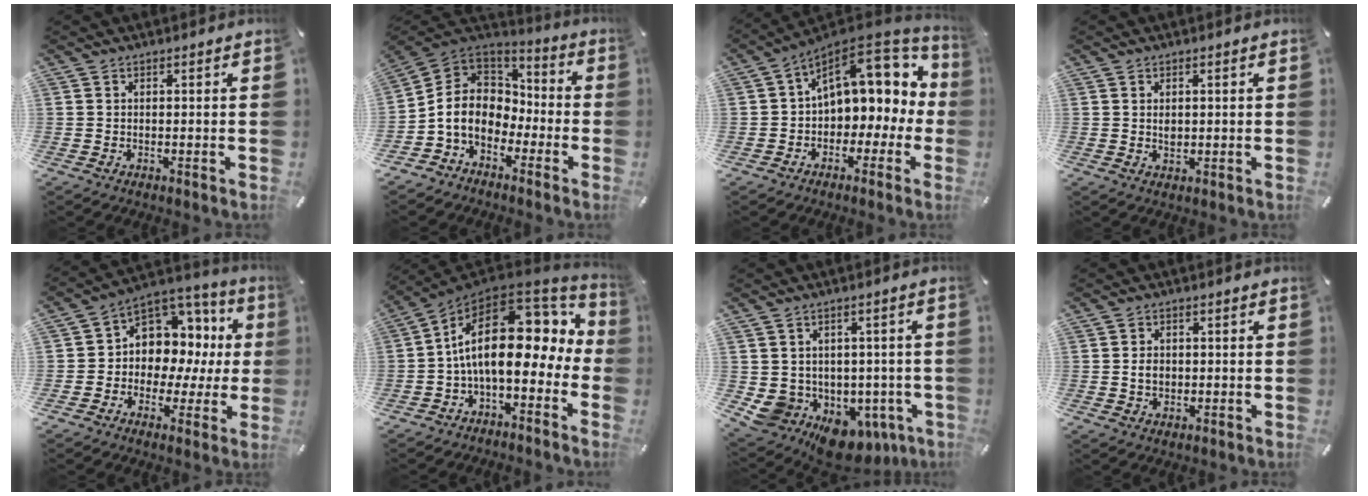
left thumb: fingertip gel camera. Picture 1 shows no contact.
{"total": 10.4, "force": [-3.6, 8.7, 4.5], "torque": [-0.123, 0.014, -0.068]}
{"total": 15.0, "force": [5.9, 10.2, 9.3], "torque": [-0.127, -0.037, 0.104]}
{"total": 1.4, "force": [0.1, 1.0, 1.0], "torque": [-0.022, 0.005, 0.000]}
{"total": 10.2, "force": [2.4, 9.0, 4.1], "torque": [-0.064, -0.043, 0.049]}
{"total": 19.1, "force": [3.5, 10.0, 15.9], "torque": [-0.285, -0.038, 0.058]}
{"total": 8.2, "force": [-3.2, 7.1, 2.5], "torque": [-0.033, -0.011, -0.040]}
{"total": 2.9, "force": [0.0, 2.4, 1.7], "torque": [-0.028, -0.001, -0.001]}